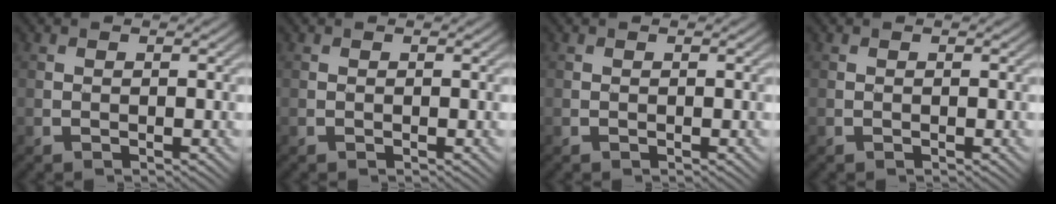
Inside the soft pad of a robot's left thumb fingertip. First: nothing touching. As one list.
[{"total": 0.0}, {"total": 0.0}, {"total": 0.0}]